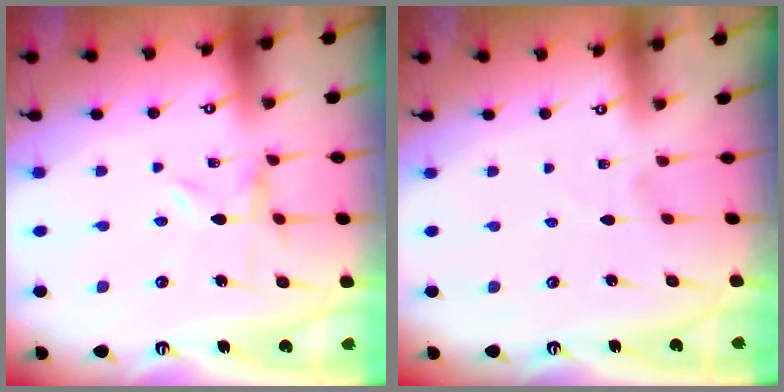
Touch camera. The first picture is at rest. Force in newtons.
{"total": 1.2, "press": 1.2, "slide": 0.1}